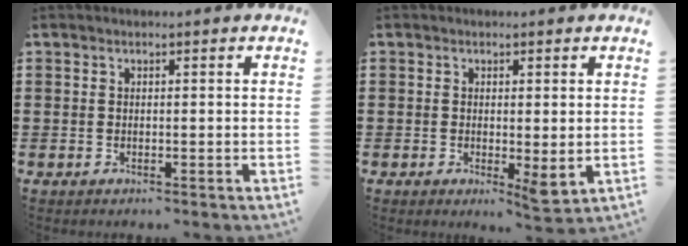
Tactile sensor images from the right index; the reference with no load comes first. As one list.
[{"total": 2.5, "force": [0.1, 0.7, 2.4], "torque": [-0.046, 0.000, 0.002]}]